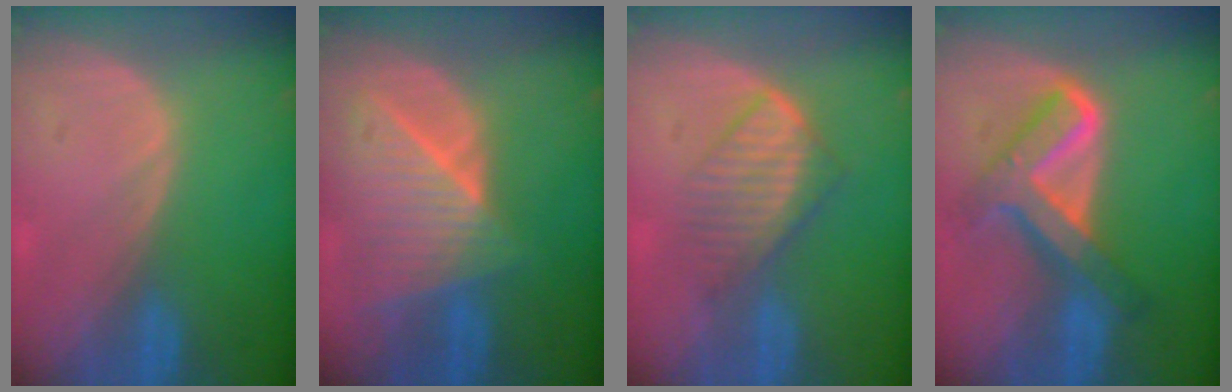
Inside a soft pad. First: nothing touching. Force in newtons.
{"total": 8.8, "press": 7.8, "slide": 4.0}
{"total": 5.9, "press": 5.8, "slide": 1.3}
{"total": 8.4, "press": 8.4, "slide": 0.6}